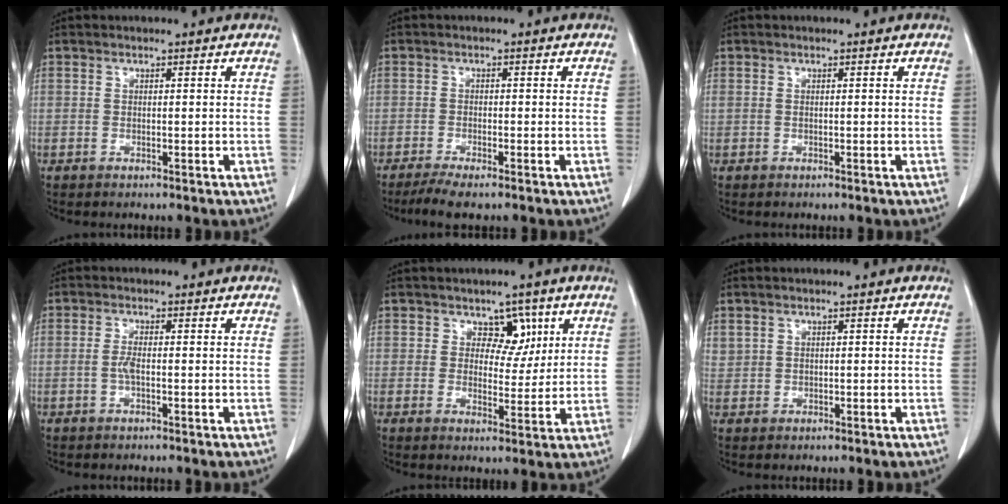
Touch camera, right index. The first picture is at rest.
{"total": 3.9, "force": [-3.0, 0.2, 2.5], "torque": [-0.047, -0.009, -0.053]}
{"total": 0.0}
{"total": 1.7, "force": [-0.3, 0.3, 1.6], "torque": [-0.032, 0.002, -0.007]}
{"total": 4.5, "force": [2.2, 3.2, 2.4], "torque": [-0.019, 0.001, 0.034]}
{"total": 1.3, "force": [0.8, 0.9, 0.2], "torque": [0.004, 0.010, 0.017]}